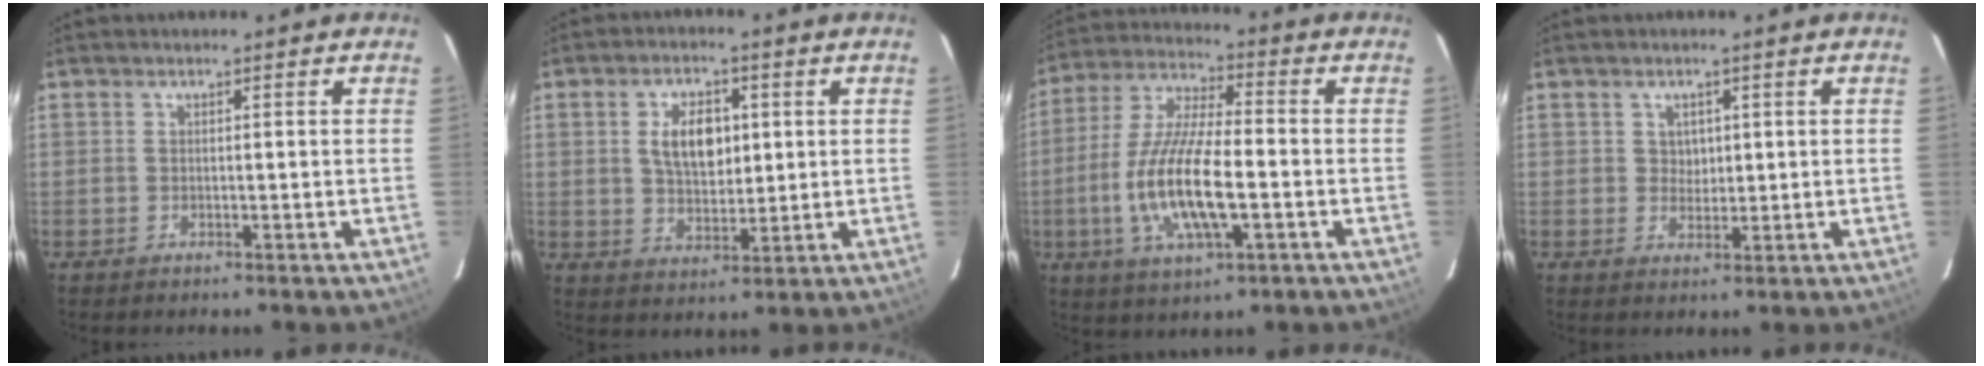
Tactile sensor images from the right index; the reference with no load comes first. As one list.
[{"total": 8.1, "force": [1.8, 4.7, 6.3], "torque": [-0.114, 0.010, 0.037]}, {"total": 15.9, "force": [-3.7, 4.8, 14.7], "torque": [-0.305, -0.007, -0.071]}, {"total": 2.6, "force": [0.8, 2.4, 0.7], "torque": [-0.006, 0.006, 0.015]}]